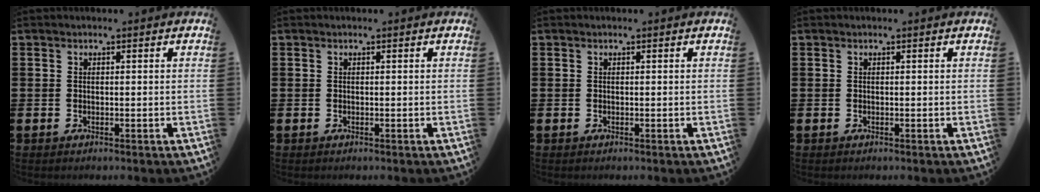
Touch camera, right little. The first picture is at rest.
{"total": 0.0}
{"total": 0.0}
{"total": 0.0}